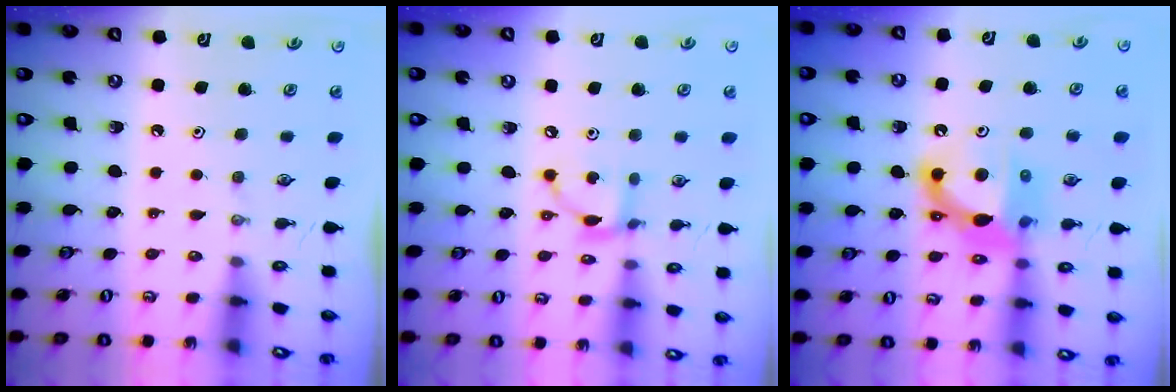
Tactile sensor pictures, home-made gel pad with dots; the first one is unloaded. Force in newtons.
{"total": 9.6, "press": 9.6, "slide": 0.6}
{"total": 12.3, "press": 12.2, "slide": 1.5}